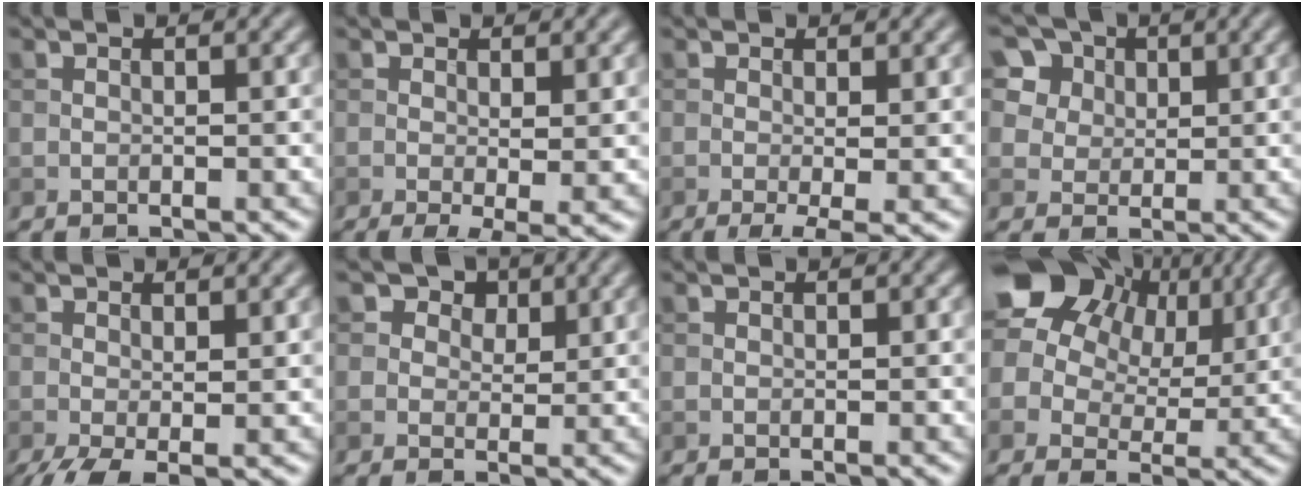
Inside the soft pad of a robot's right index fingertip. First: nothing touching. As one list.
[{"total": 3.1, "force": [-0.6, 0.6, 2.9], "torque": [-0.048, -0.015, -0.010]}, {"total": 3.0, "force": [-1.0, 0.5, 2.8], "torque": [-0.049, -0.010, -0.017]}, {"total": 10.8, "force": [6.0, 8.0, 4.2], "torque": [-0.122, 0.022, 0.102]}, {"total": 3.0, "force": [-1.1, 0.9, 2.7], "torque": [-0.059, -0.013, -0.021]}, {"total": 3.9, "force": [2.2, 2.8, 1.6], "torque": [-0.029, -0.010, 0.023]}, {"total": 0.0}, {"total": 14.4, "force": [7.1, 9.7, 7.9], "torque": [-0.167, 0.050, 0.107]}]